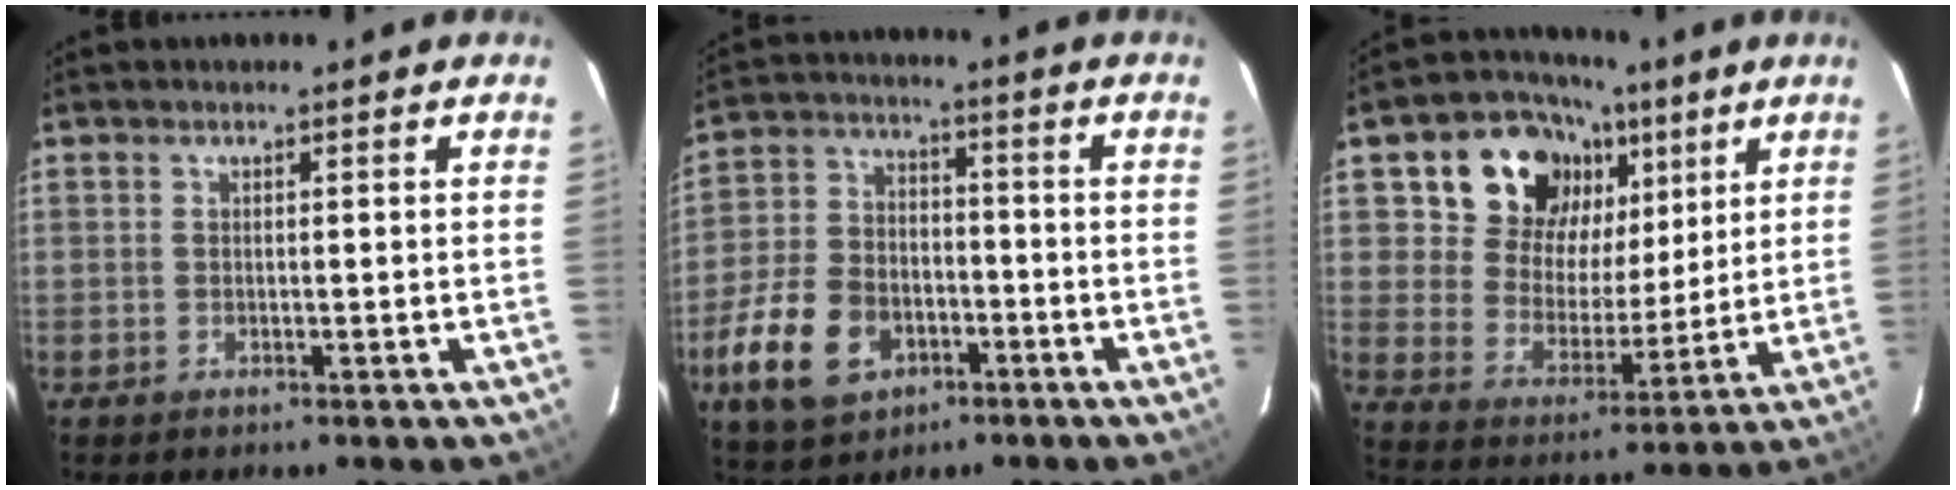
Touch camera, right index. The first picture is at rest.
{"total": 14.9, "force": [-6.8, 10.0, 8.7], "torque": [-0.218, 0.008, -0.111]}
{"total": 16.0, "force": [8.1, 12.5, 5.9], "torque": [-0.131, 0.032, 0.145]}